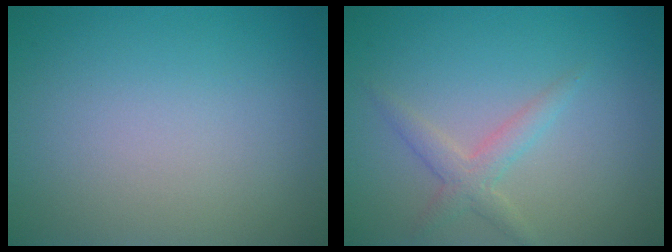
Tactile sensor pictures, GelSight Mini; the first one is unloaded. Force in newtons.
{"total": 2.1, "press": 2.1, "slide": 0.1}